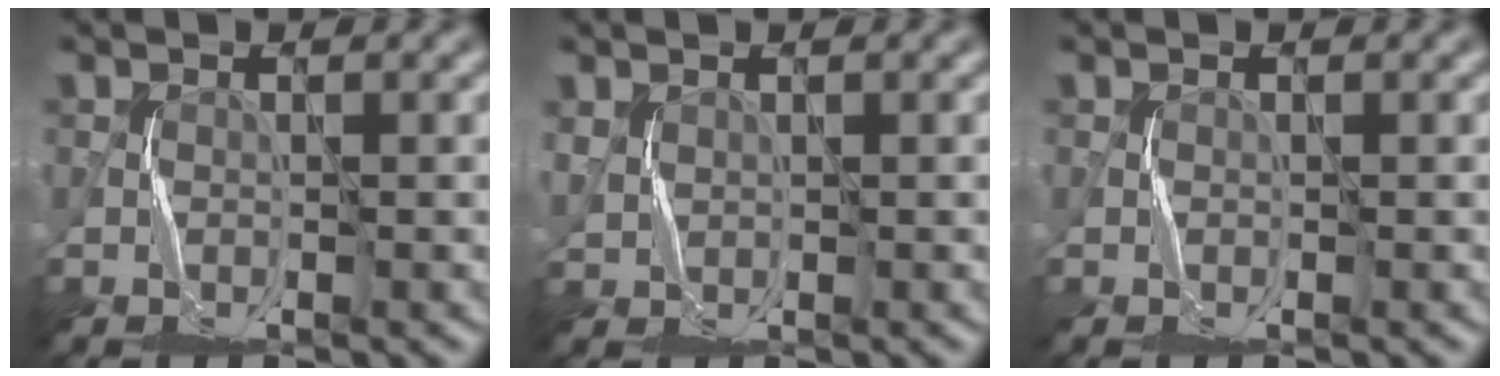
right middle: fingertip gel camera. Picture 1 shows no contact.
{"total": 0.8, "force": [0.7, 0.4, 0.0], "torque": [-0.007, 0.000, 0.020]}
{"total": 0.0}